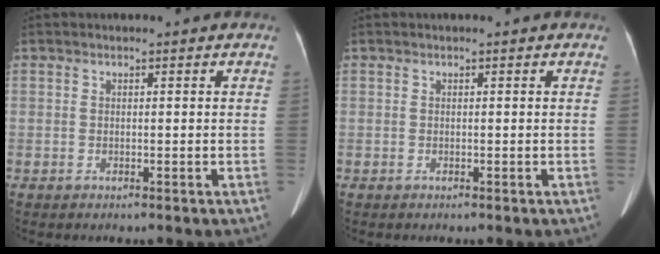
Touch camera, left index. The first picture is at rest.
{"total": 0.0}